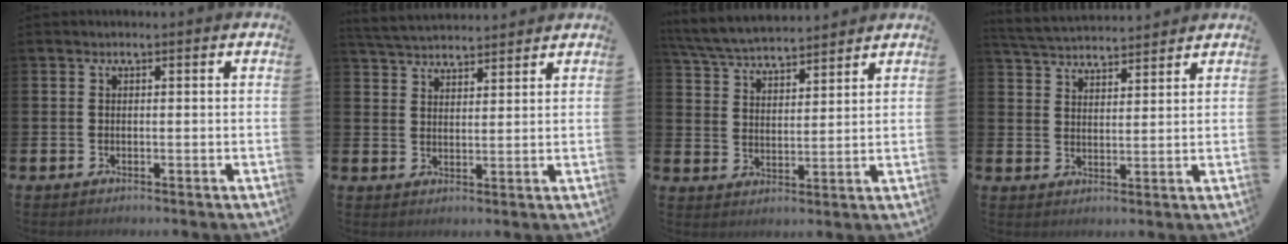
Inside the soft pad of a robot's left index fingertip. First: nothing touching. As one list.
[{"total": 4.3, "force": [4.2, 0.7, 0.4], "torque": [-0.021, -0.019, 0.078]}, {"total": 6.0, "force": [5.9, 0.8, 0.8], "torque": [-0.040, -0.034, 0.105]}, {"total": 4.5, "force": [4.5, 0.6, 0.1], "torque": [-0.018, -0.026, 0.080]}]